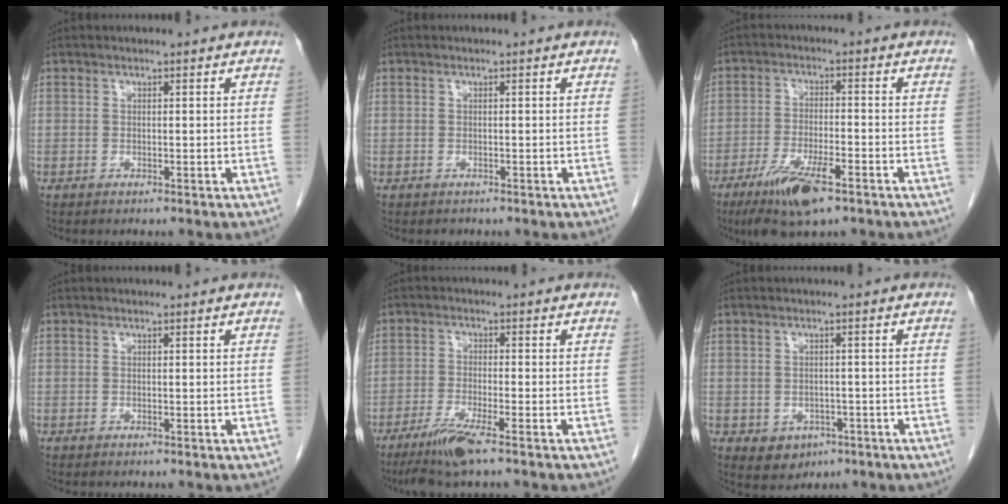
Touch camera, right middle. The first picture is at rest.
{"total": 0.6, "force": [-0.5, 0.4, 0.1], "torque": [-0.006, 0.002, -0.006]}
{"total": 9.4, "force": [-5.8, 1.9, 7.1], "torque": [-0.137, -0.018, -0.098]}
{"total": 0.0}
{"total": 6.1, "force": [-4.2, 0.0, 4.4], "torque": [-0.090, -0.019, -0.081]}
{"total": 4.5, "force": [-1.9, 3.6, 1.8], "torque": [-0.025, 0.001, -0.013]}